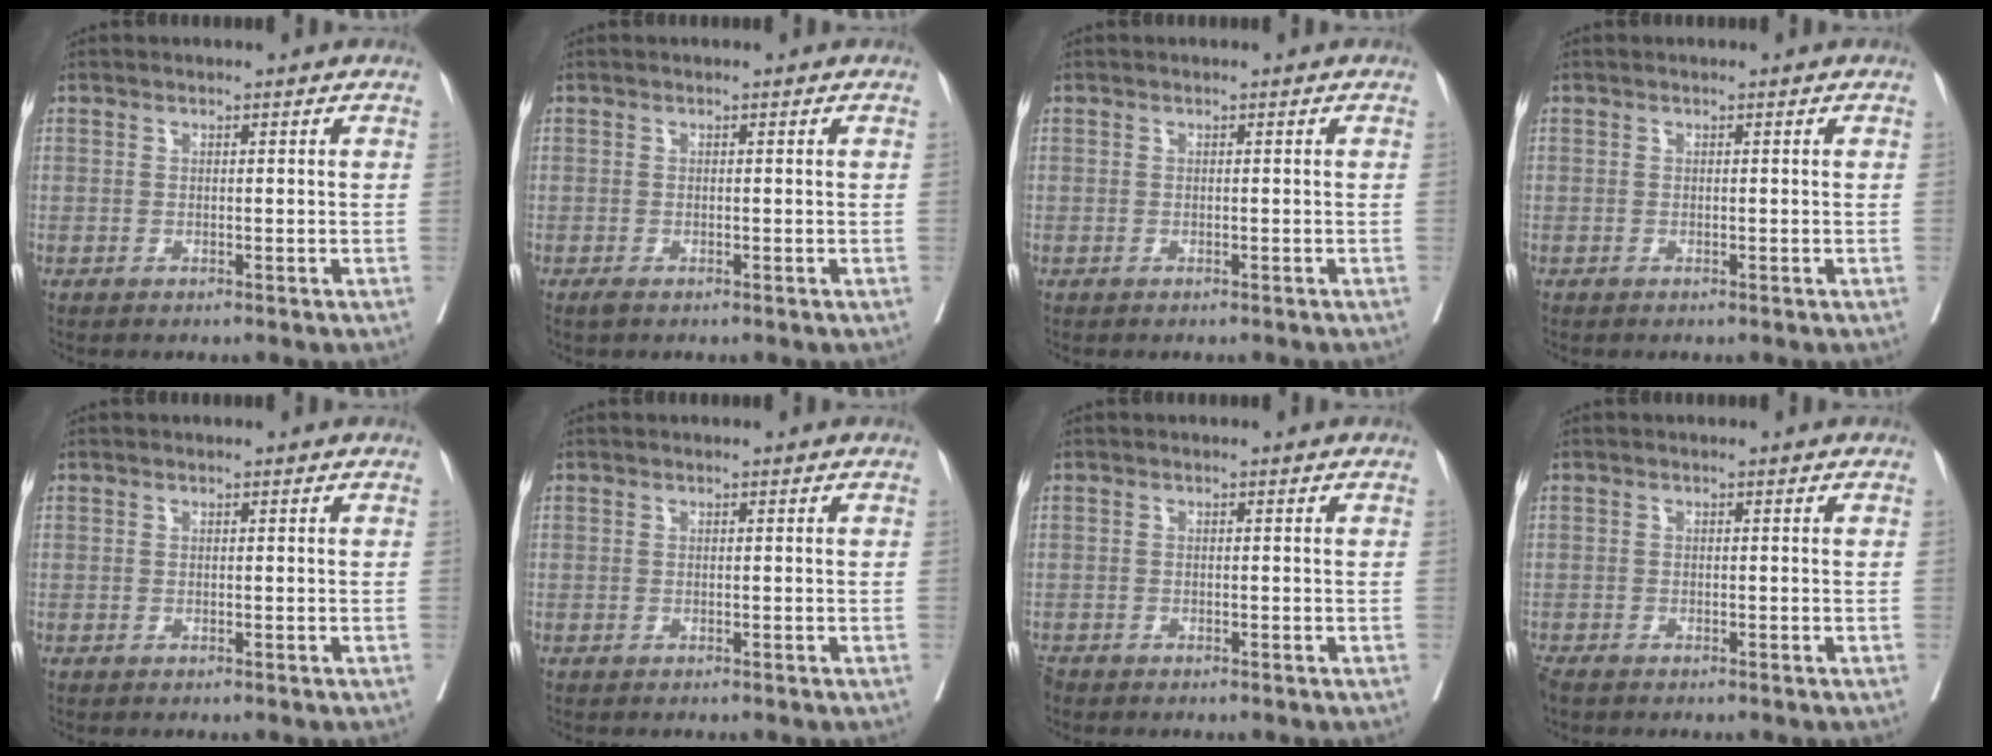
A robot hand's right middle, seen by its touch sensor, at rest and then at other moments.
{"total": 0.7, "force": [-0.5, 0.2, 0.4], "torque": [-0.011, -0.003, -0.008]}
{"total": 0.7, "force": [-0.7, 0.0, 0.2], "torque": [-0.002, 0.000, -0.010]}
{"total": 0.0}
{"total": 0.0}
{"total": 0.0}
{"total": 1.2, "force": [-1.1, 0.4, 0.2], "torque": [-0.006, -0.003, -0.019]}
{"total": 1.7, "force": [-1.5, 0.6, 0.7], "torque": [-0.018, -0.006, -0.027]}